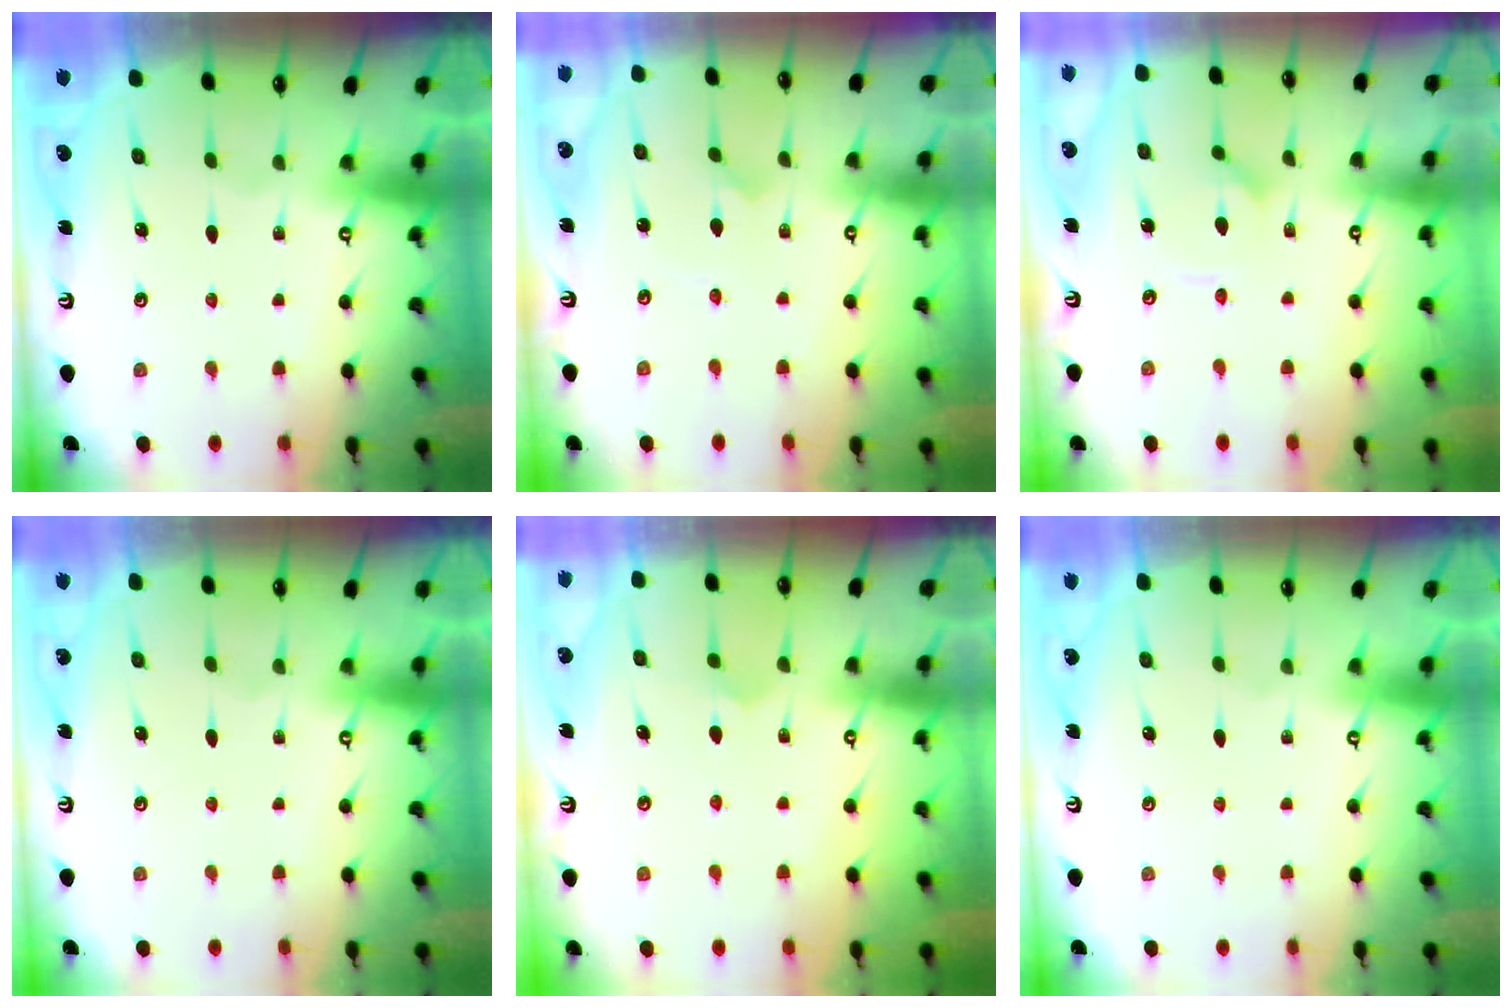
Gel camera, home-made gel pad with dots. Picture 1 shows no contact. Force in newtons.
{"total": 0.8, "press": 0.8, "slide": 0.0}
{"total": 4.8, "press": 4.8, "slide": 0.4}
{"total": 0.0}
{"total": 5.8, "press": 5.8, "slide": 0.2}
{"total": 0.0}